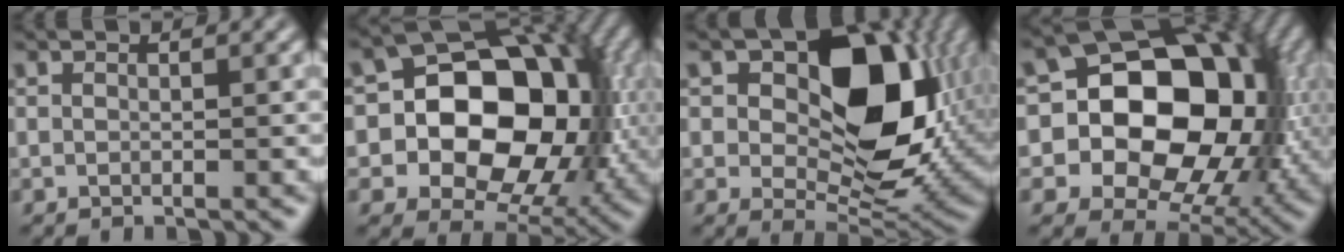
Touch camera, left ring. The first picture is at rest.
{"total": 12.9, "force": [-0.8, 9.4, 8.8], "torque": [-0.108, 0.012, -0.014]}
{"total": 12.6, "force": [2.6, 7.8, 9.5], "torque": [-0.145, -0.001, 0.060]}
{"total": 15.9, "force": [-0.2, 12.3, 10.0], "torque": [-0.127, 0.014, -0.006]}